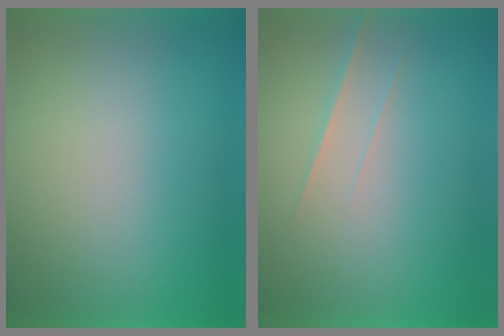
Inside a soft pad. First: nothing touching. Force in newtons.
{"total": 1.9}